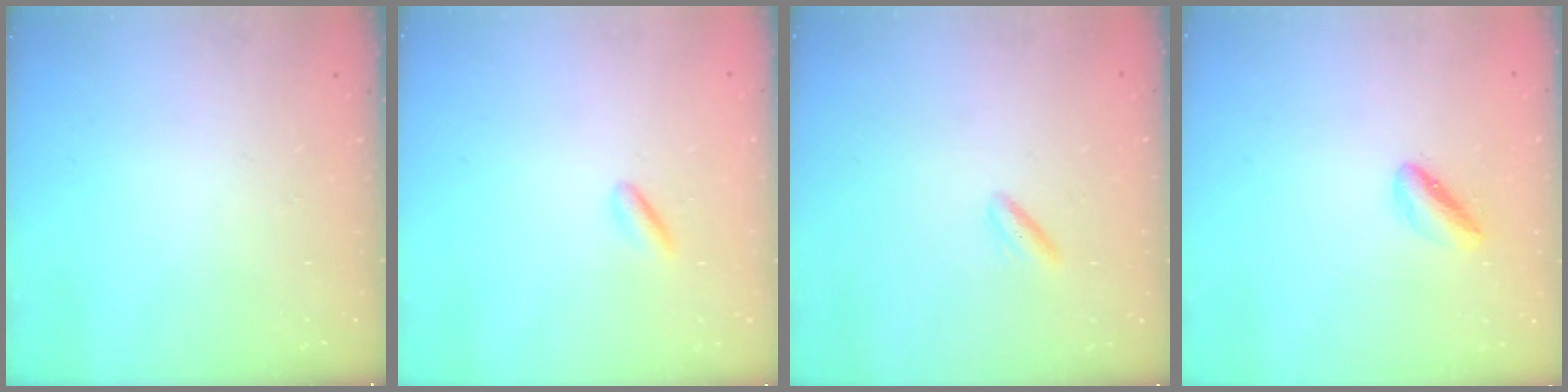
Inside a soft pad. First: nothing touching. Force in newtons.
{"total": 2.5, "press": 2.3, "slide": 1.0}
{"total": 2.6, "press": 2.5, "slide": 0.9}
{"total": 3.4, "press": 3.2, "slide": 1.0}